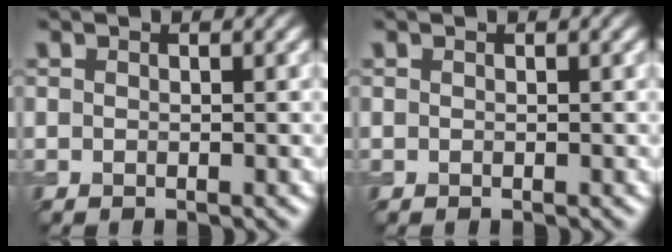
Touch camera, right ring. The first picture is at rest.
{"total": 0.0}